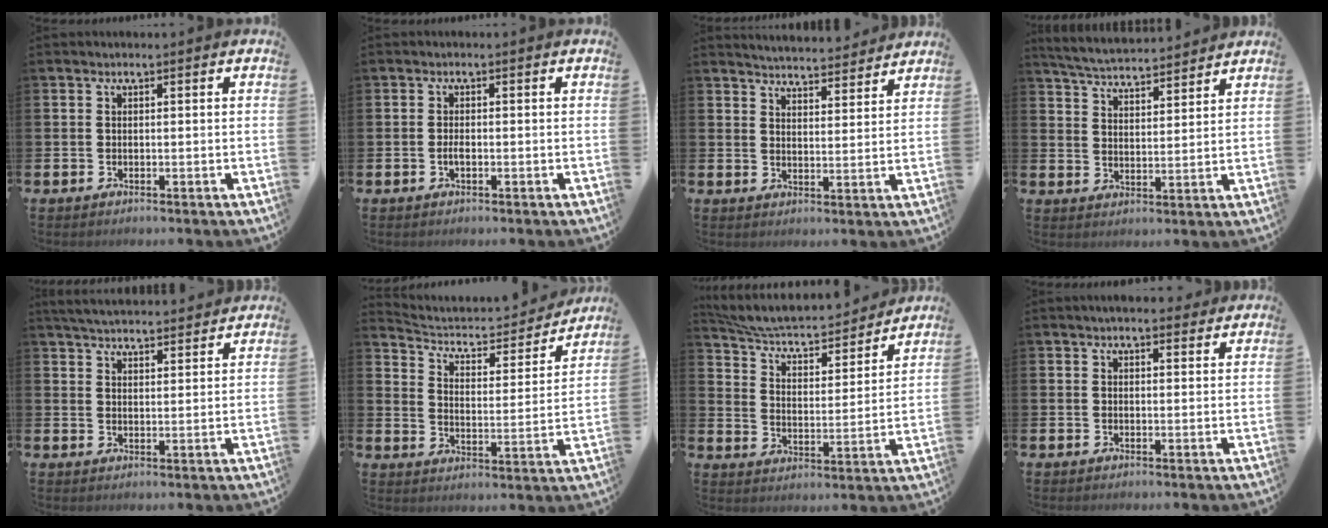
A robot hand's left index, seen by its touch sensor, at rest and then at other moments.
{"total": 1.3, "force": [-0.4, 0.6, 1.1], "torque": [-0.025, 0.001, -0.007]}
{"total": 5.1, "force": [5.1, 0.3, 0.0], "torque": [-0.012, -0.038, 0.091]}
{"total": 5.1, "force": [5.1, 0.3, 0.5], "torque": [-0.035, -0.031, 0.091]}
{"total": 4.7, "force": [4.7, 0.3, 0.5], "torque": [-0.023, -0.028, 0.084]}
{"total": 5.7, "force": [5.2, 2.0, 1.4], "torque": [-0.060, -0.041, 0.082]}
{"total": 6.1, "force": [5.7, 1.4, 1.8], "torque": [-0.067, -0.049, 0.092]}
{"total": 2.7, "force": [2.6, 0.5, 0.4], "torque": [-0.001, -0.013, 0.046]}